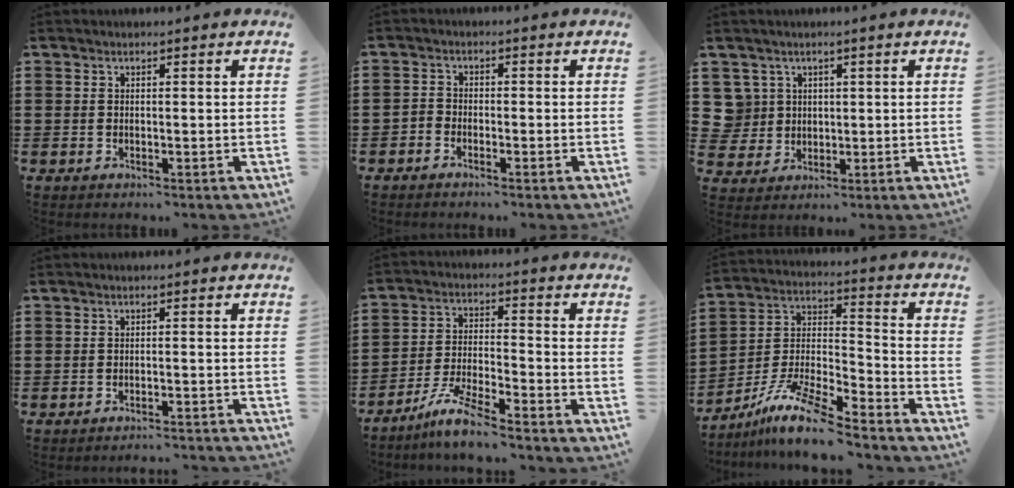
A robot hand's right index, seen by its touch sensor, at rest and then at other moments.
{"total": 1.6, "force": [-1.6, 0.4, 0.1], "torque": [-0.005, 0.005, -0.033]}
{"total": 4.4, "force": [1.2, 4.3, 0.2], "torque": [-0.036, 0.012, 0.020]}
{"total": 1.9, "force": [-1.9, -0.1, 0.1], "torque": [-0.007, 0.001, -0.040]}
{"total": 6.6, "force": [-5.8, 0.1, 3.2], "torque": [-0.080, -0.010, -0.116]}
{"total": 11.5, "force": [-9.4, 1.7, 6.4], "torque": [-0.133, 0.013, -0.189]}